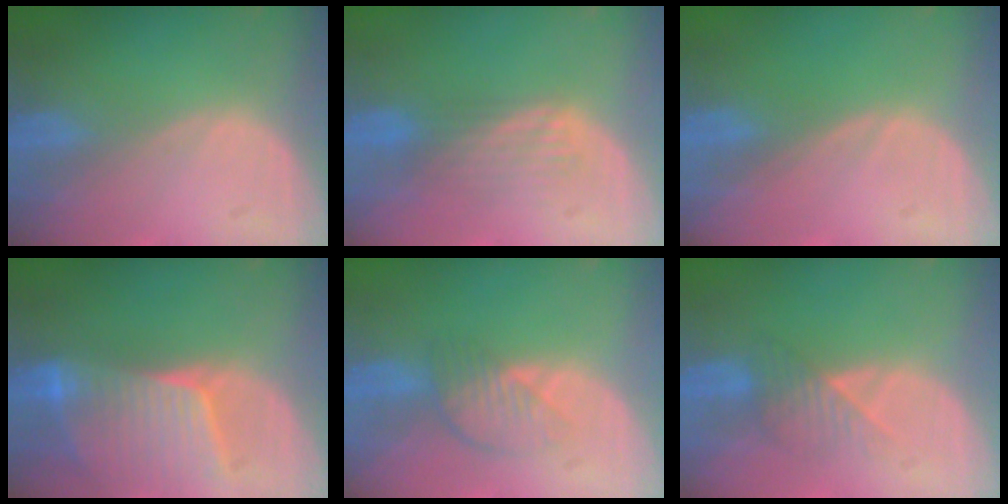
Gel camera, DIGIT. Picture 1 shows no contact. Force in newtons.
{"total": 4.0, "press": 3.5, "slide": 2.1}
{"total": 0.0}
{"total": 8.1, "press": 7.8, "slide": 2.3}
{"total": 4.2, "press": 3.7, "slide": 1.8}
{"total": 3.6, "press": 3.3, "slide": 1.3}